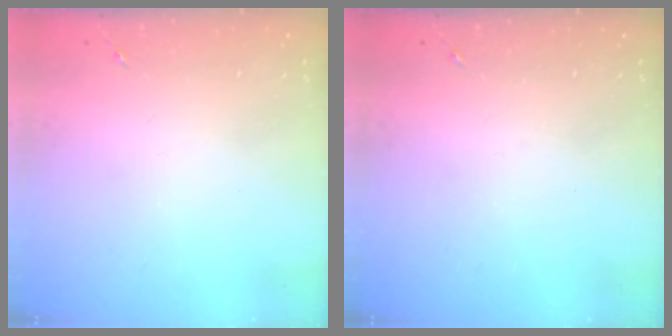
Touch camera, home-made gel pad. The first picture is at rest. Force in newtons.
{"total": 0.0}